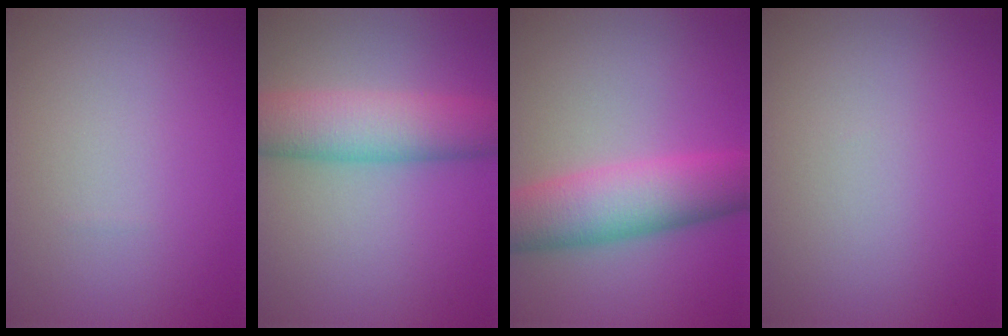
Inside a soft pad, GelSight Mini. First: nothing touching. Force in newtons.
{"total": 6.8, "press": 6.8, "slide": 0.2}
{"total": 7.3, "press": 7.3, "slide": 0.1}
{"total": 0.0}